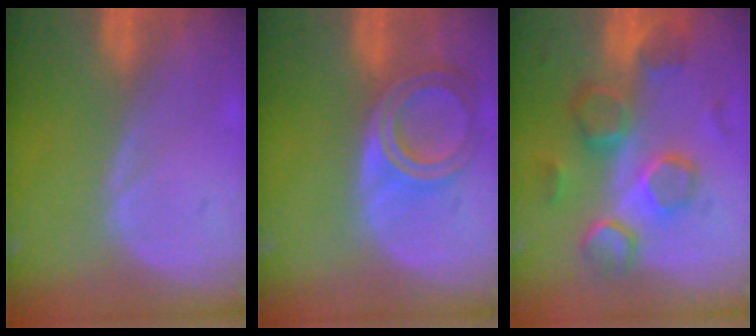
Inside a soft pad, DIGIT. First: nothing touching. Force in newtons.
{"total": 6.6, "press": 5.9, "slide": 2.9}
{"total": 10.1, "press": 9.0, "slide": 4.5}